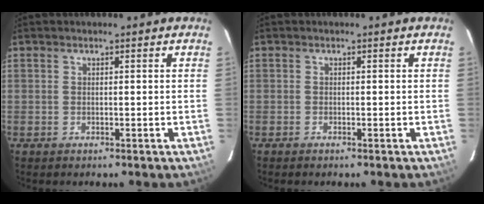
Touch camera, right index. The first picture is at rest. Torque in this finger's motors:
{"motor_torque": [0.02, 0.02, 0.08, 0.00]}